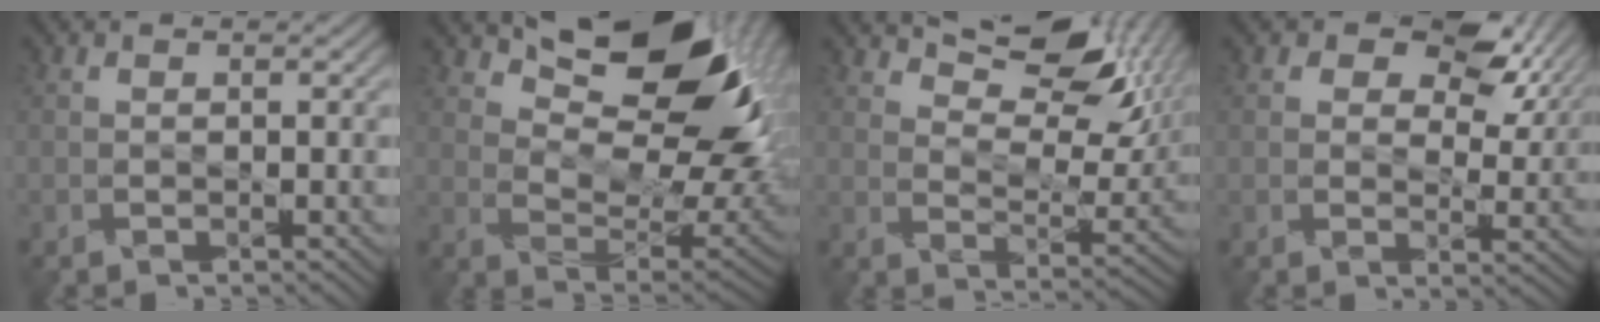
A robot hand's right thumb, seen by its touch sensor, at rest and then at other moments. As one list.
[{"total": 13.4, "force": [7.7, 5.8, 9.3], "torque": [-0.143, -0.006, 0.132]}, {"total": 11.6, "force": [7.7, 4.4, 7.4], "torque": [-0.130, 0.001, 0.130]}, {"total": 9.9, "force": [5.0, 5.8, 6.1], "torque": [-0.087, 0.006, 0.068]}]